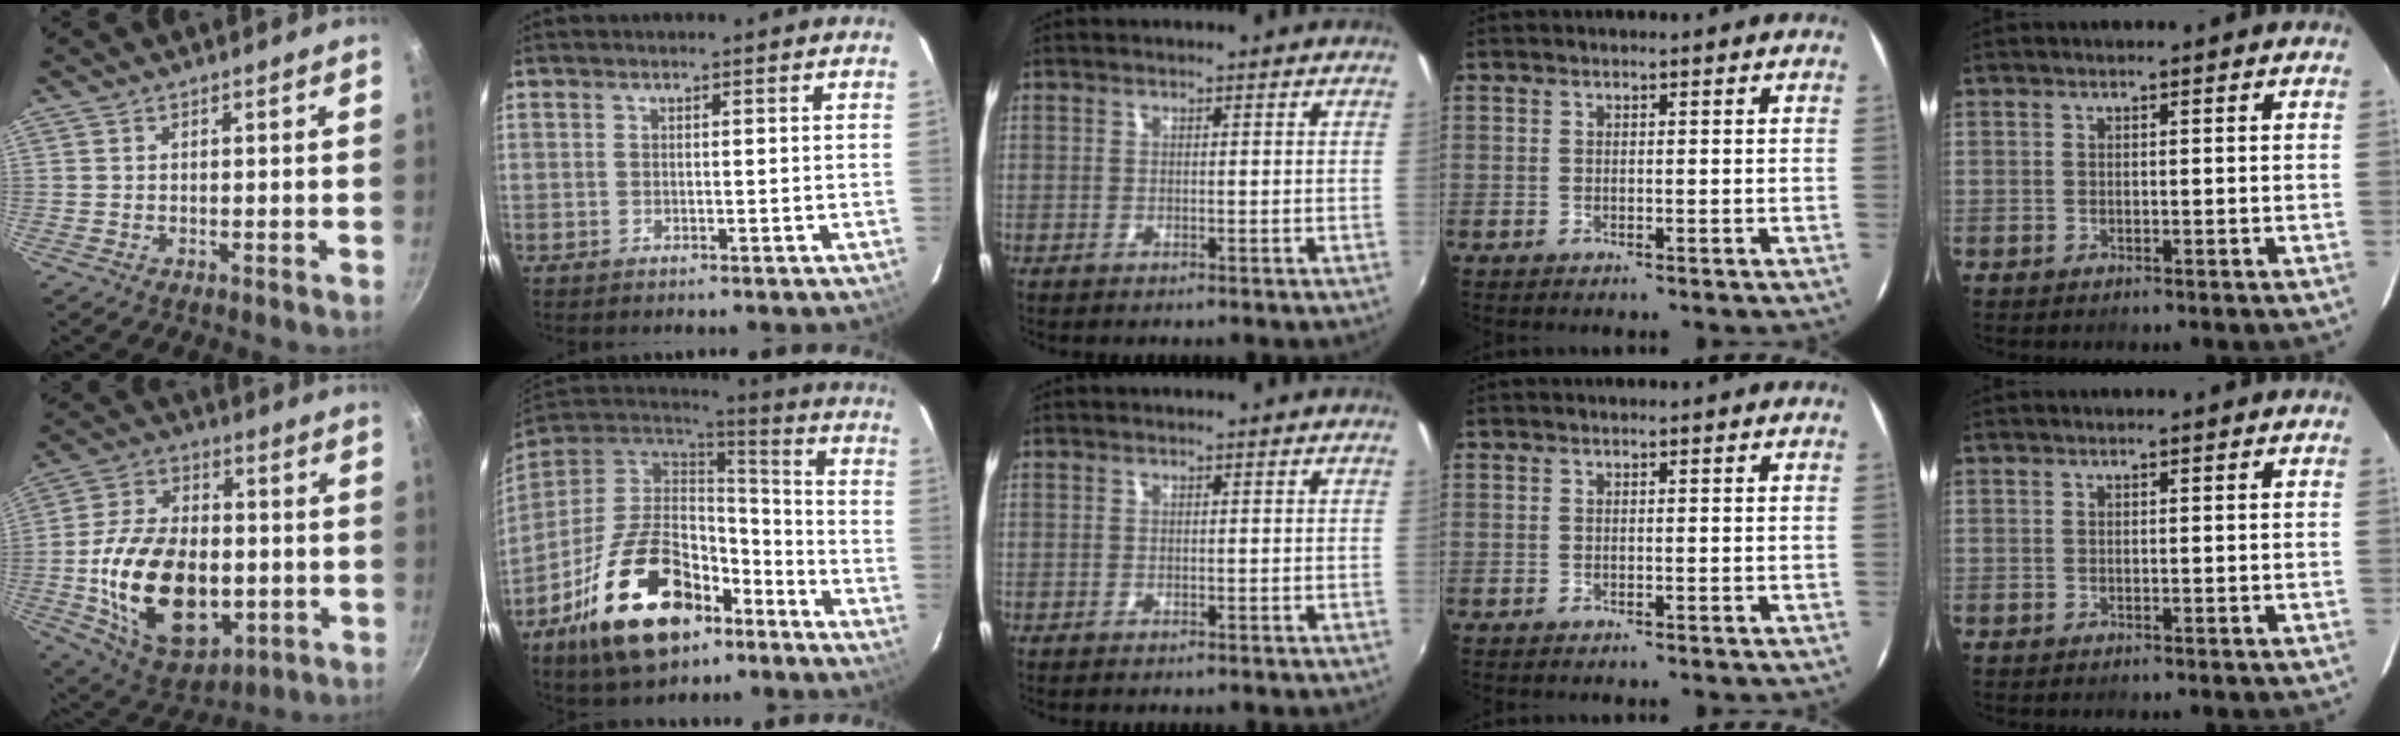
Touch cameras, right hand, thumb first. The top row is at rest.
{"thumb": {"total": 24.1, "force": [-3.6, 15.2, 18.4], "torque": [-0.308, 0.017, -0.046]}, "index": {"total": 24.6, "force": [-13.5, 13.6, 15.4], "torque": [-0.306, 0.007, -0.210]}}